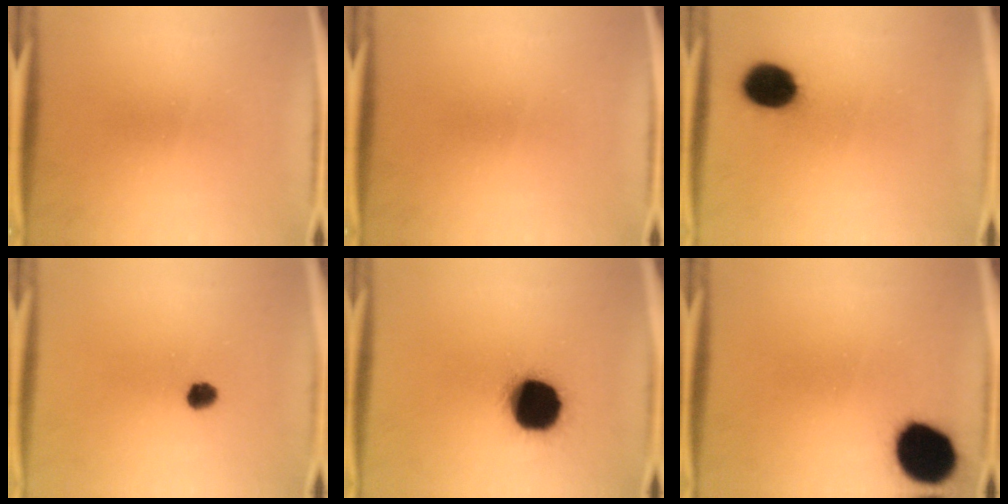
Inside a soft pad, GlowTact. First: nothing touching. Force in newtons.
{"total": 0.0}
{"total": 10.5}
{"total": 2.7}
{"total": 18.5}
{"total": 10.8}